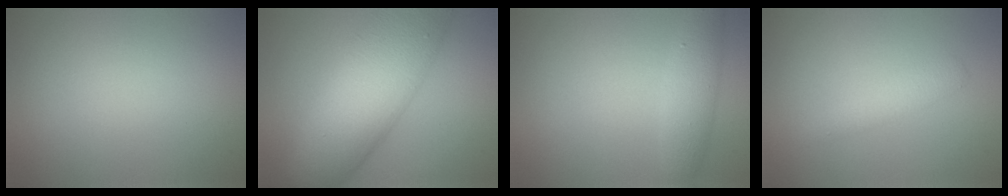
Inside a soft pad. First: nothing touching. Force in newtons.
{"total": 11.3, "press": 11.2, "slide": 0.4}
{"total": 2.7, "press": 2.7, "slide": 0.1}
{"total": 1.7, "press": 1.7, "slide": 0.0}